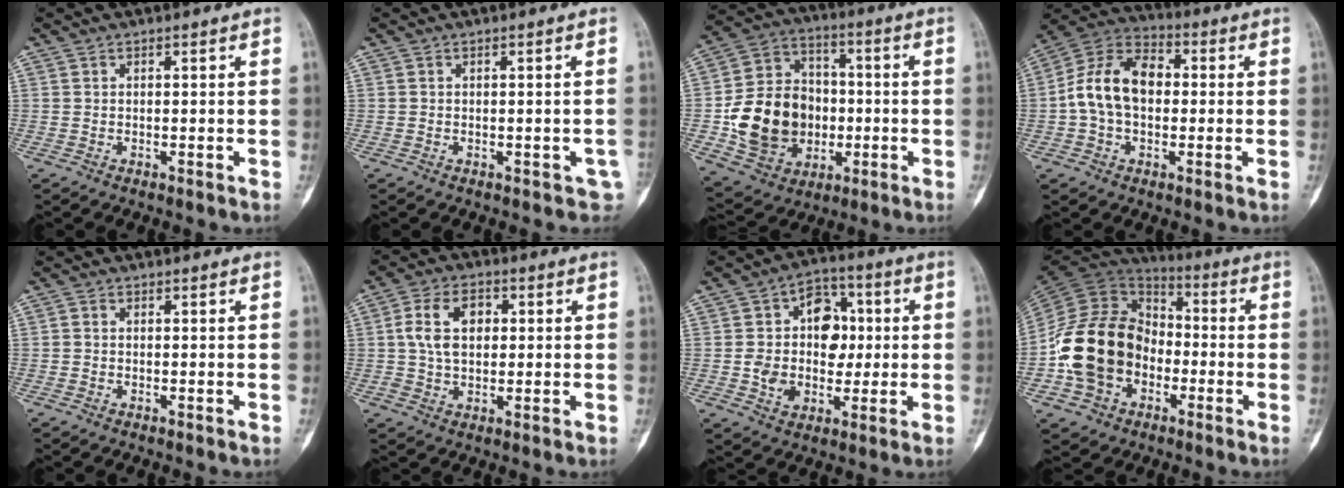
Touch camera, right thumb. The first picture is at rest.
{"total": 2.5, "force": [-0.8, 1.8, 1.5], "torque": [-0.001, 0.005, -0.005]}
{"total": 19.1, "force": [-2.6, 15.5, 10.8], "torque": [-0.158, 0.029, -0.032]}
{"total": 13.4, "force": [0.1, 9.1, 9.8], "torque": [-0.171, 0.037, -0.008]}
{"total": 0.7, "force": [-0.1, 0.6, 0.3], "torque": [-0.005, 0.001, -0.006]}
{"total": 8.6, "force": [1.3, 5.8, 6.3], "torque": [-0.100, 0.011, 0.021]}
{"total": 13.3, "force": [0.6, 10.0, 8.7], "torque": [-0.090, 0.022, 0.011]}
{"total": 20.0, "force": [-4.3, 15.3, 12.1], "torque": [-0.215, 0.051, -0.079]}